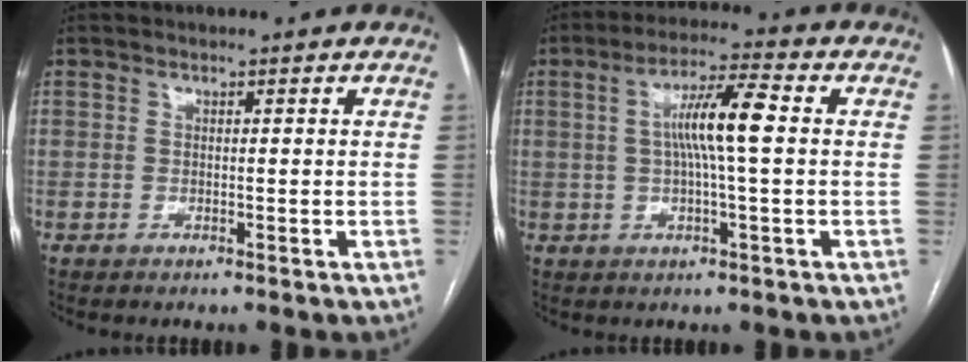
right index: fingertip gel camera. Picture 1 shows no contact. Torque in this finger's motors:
{"motor_torque": [1.23, 0.25, 0.43, 0.16]}